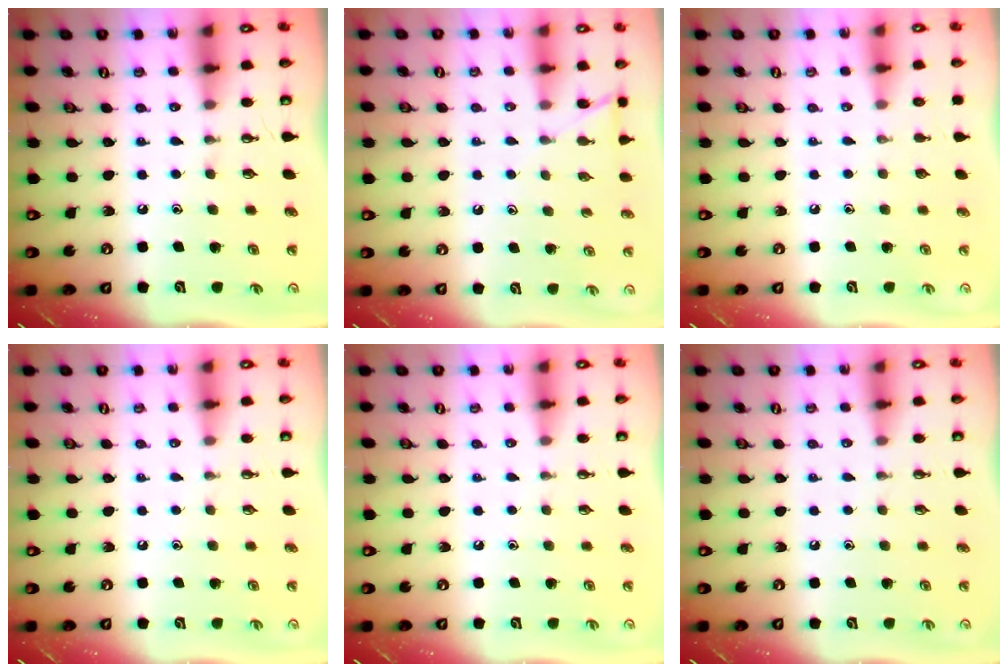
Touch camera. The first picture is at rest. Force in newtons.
{"total": 5.7, "press": 5.7, "slide": 0.5}
{"total": 0.0}
{"total": 0.0}
{"total": 0.0}
{"total": 0.0}